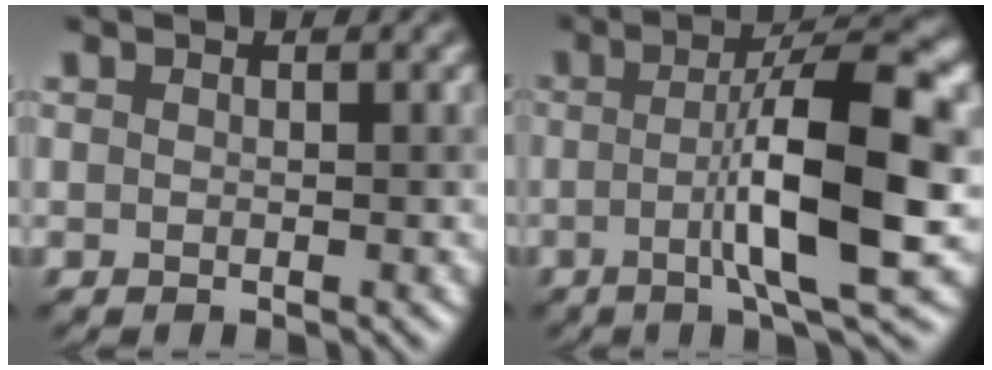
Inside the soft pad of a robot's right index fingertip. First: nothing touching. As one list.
[{"total": 9.9, "force": [-1.1, 1.7, 9.7], "torque": [-0.134, 0.026, -0.016]}]